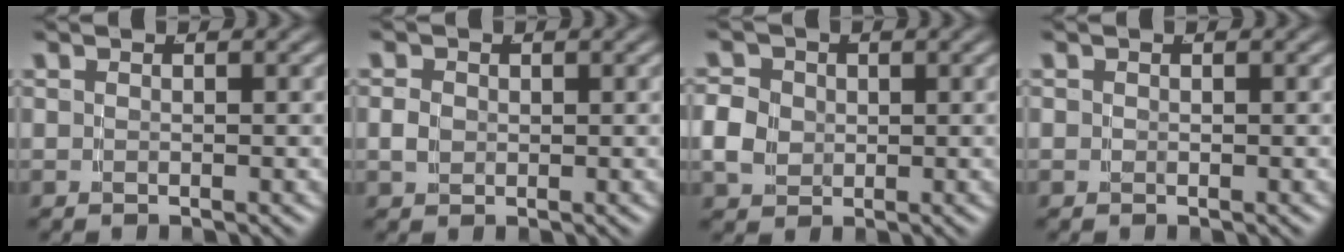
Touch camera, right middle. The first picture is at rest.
{"total": 0.9, "force": [0.1, 0.7, 0.6], "torque": [-0.013, 0.003, 0.001]}
{"total": 4.2, "force": [0.1, 3.7, 2.1], "torque": [-0.043, -0.003, 0.002]}
{"total": 0.5, "force": [-0.1, 0.5, 0.2], "torque": [-0.006, -0.003, -0.003]}